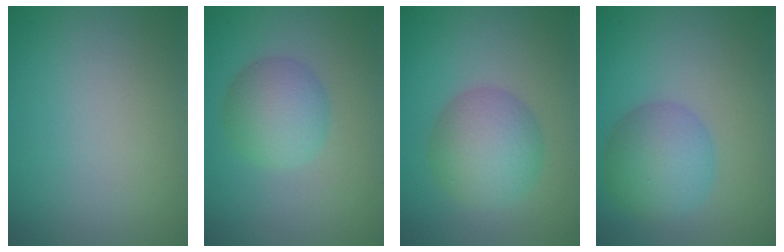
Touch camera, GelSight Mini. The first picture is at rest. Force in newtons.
{"total": 4.3, "press": 4.3, "slide": 0.0}
{"total": 5.6, "press": 5.6, "slide": 0.0}
{"total": 4.9, "press": 4.9, "slide": 0.1}